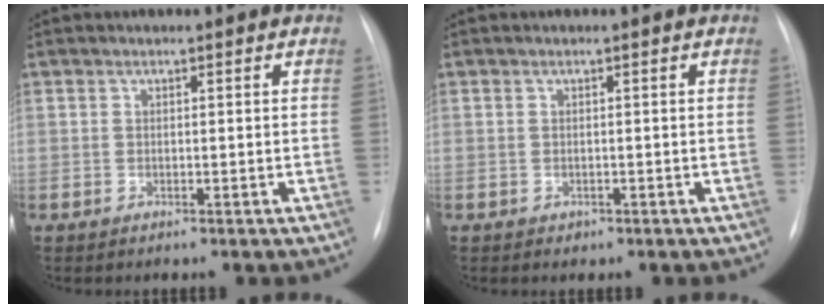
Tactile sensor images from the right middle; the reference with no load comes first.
{"total": 0.5, "force": [-0.2, 0.5, 0.1], "torque": [-0.003, 0.002, -0.002]}